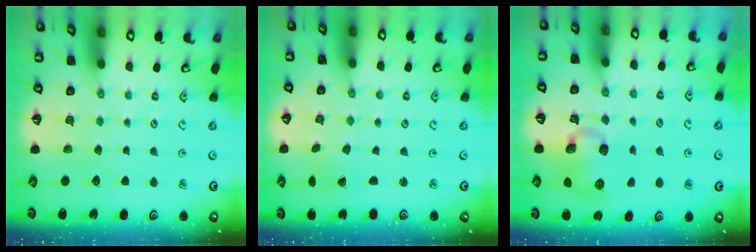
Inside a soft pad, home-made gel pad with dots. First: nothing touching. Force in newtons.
{"total": 0.0}
{"total": 11.3, "press": 11.2, "slide": 1.2}